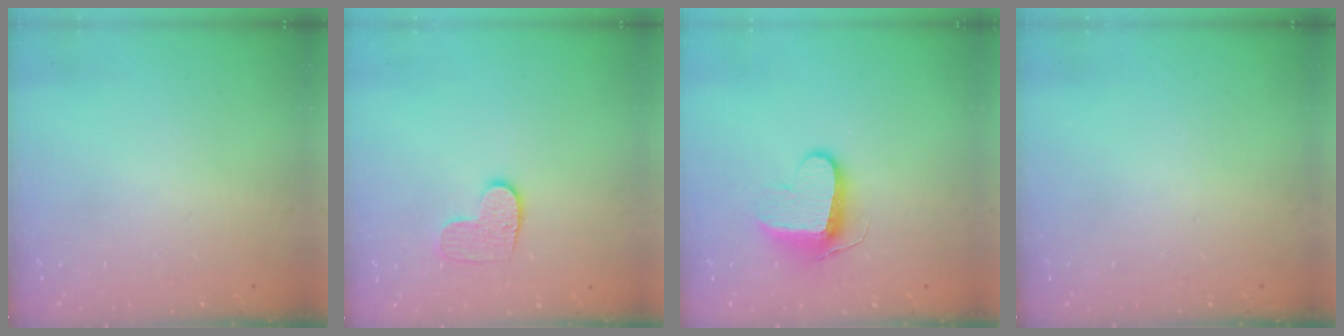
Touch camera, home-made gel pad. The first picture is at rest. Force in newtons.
{"total": 7.0, "press": 7.0, "slide": 0.2}
{"total": 9.3, "press": 9.3, "slide": 0.3}
{"total": 0.0}